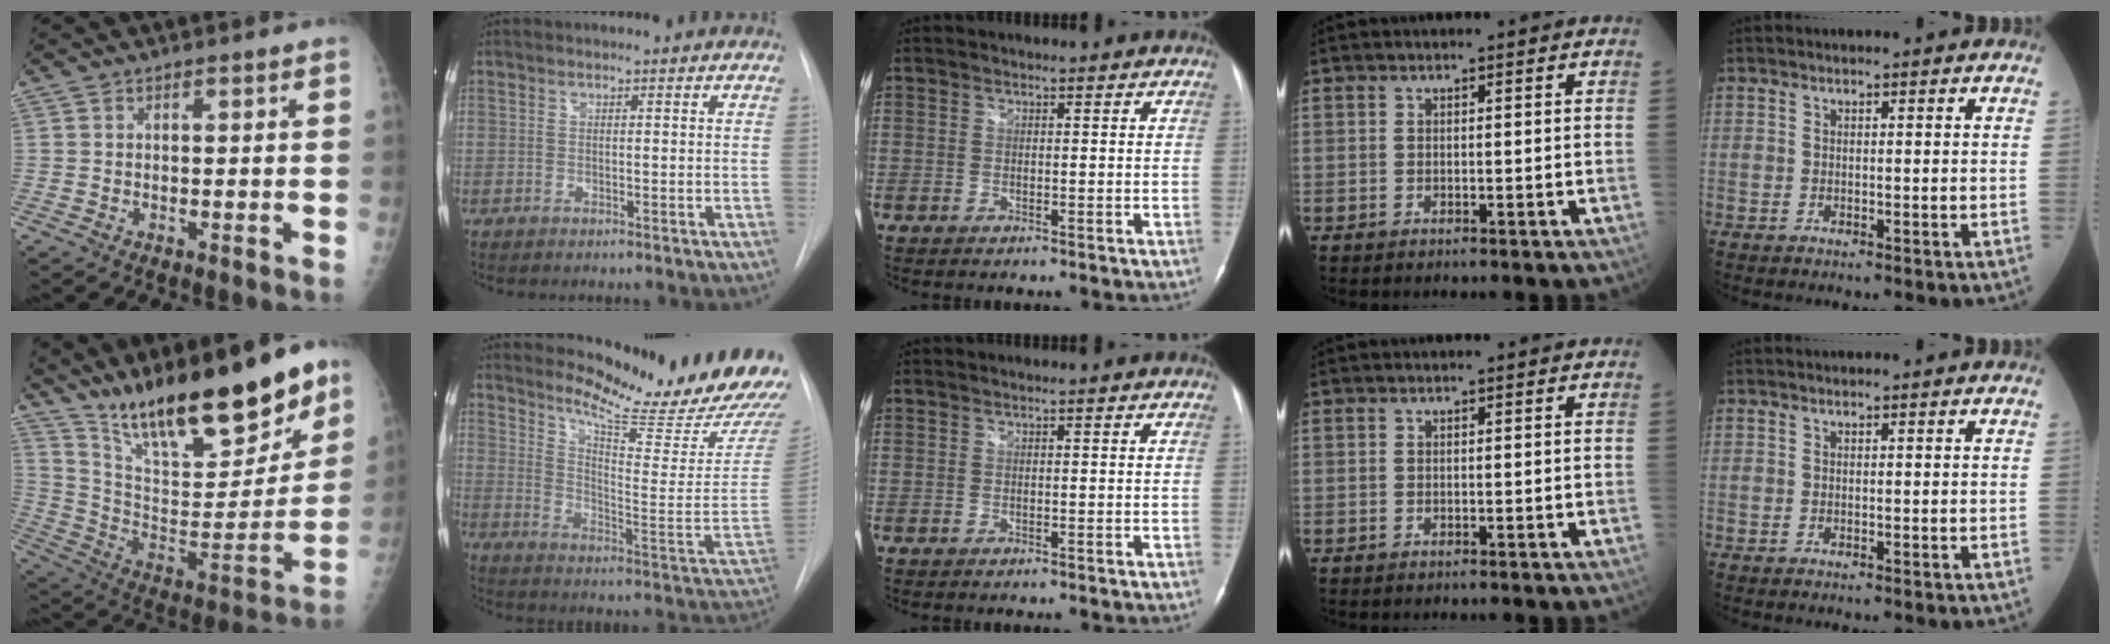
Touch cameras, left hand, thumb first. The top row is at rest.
{"thumb": {"total": 26.5, "force": [19.1, 7.7, 16.6], "torque": [-0.225, -0.082, 0.322]}, "index": {"total": 20.6, "force": [19.1, 1.2, 7.6], "torque": [-0.123, -0.119, 0.249]}}